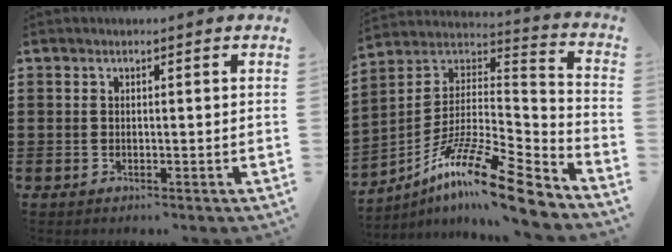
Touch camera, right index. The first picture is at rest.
{"total": 14.5, "force": [-10.3, 2.2, 10.0], "torque": [-0.181, 0.017, -0.193]}